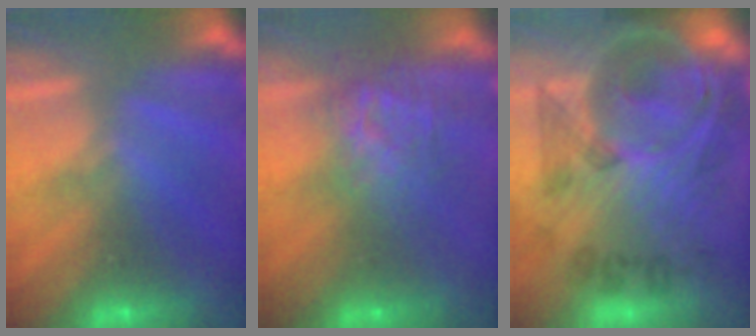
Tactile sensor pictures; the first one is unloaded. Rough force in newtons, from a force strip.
{"total": 9.2}
{"total": 6.0}